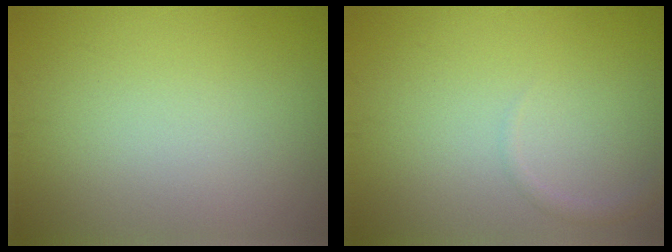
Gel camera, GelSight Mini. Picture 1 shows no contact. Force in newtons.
{"total": 0.8, "press": 0.8, "slide": 0.1}